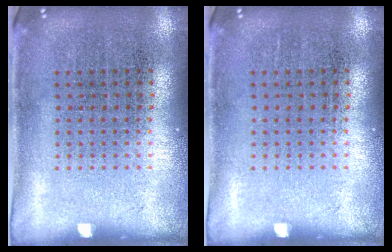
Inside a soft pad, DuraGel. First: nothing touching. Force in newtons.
{"total": 0.0}